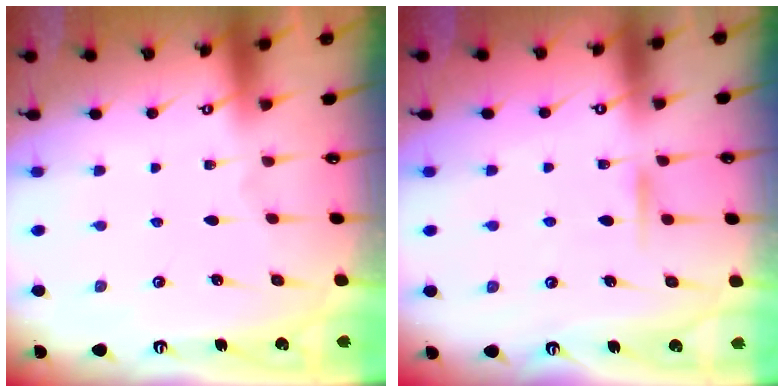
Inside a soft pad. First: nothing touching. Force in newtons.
{"total": 6.4, "press": 6.4, "slide": 0.6}